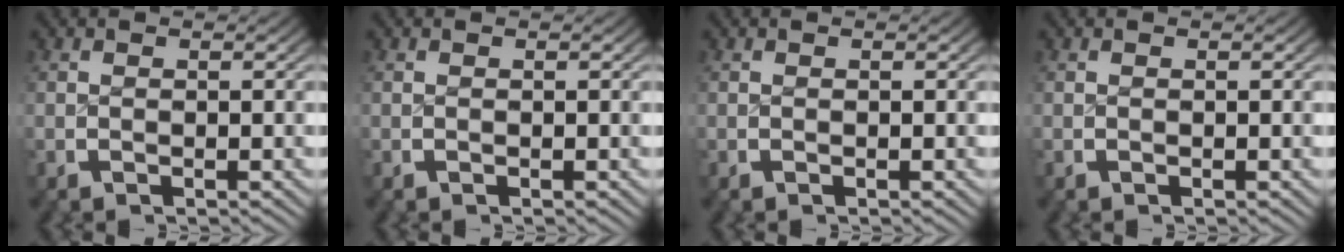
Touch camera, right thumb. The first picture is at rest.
{"total": 0.0}
{"total": 0.0}
{"total": 0.0}